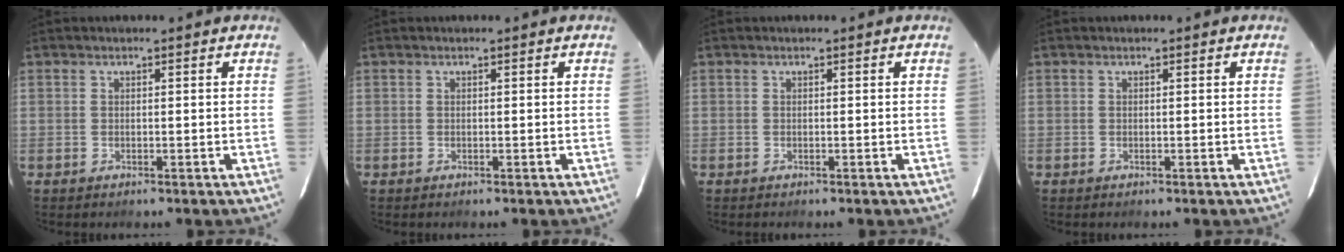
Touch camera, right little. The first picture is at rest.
{"total": 0.0}
{"total": 0.0}
{"total": 0.0}